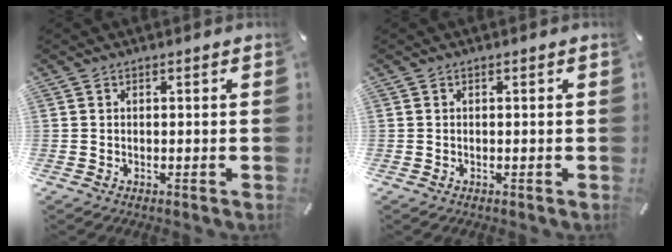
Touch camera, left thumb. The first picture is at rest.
{"total": 0.0}